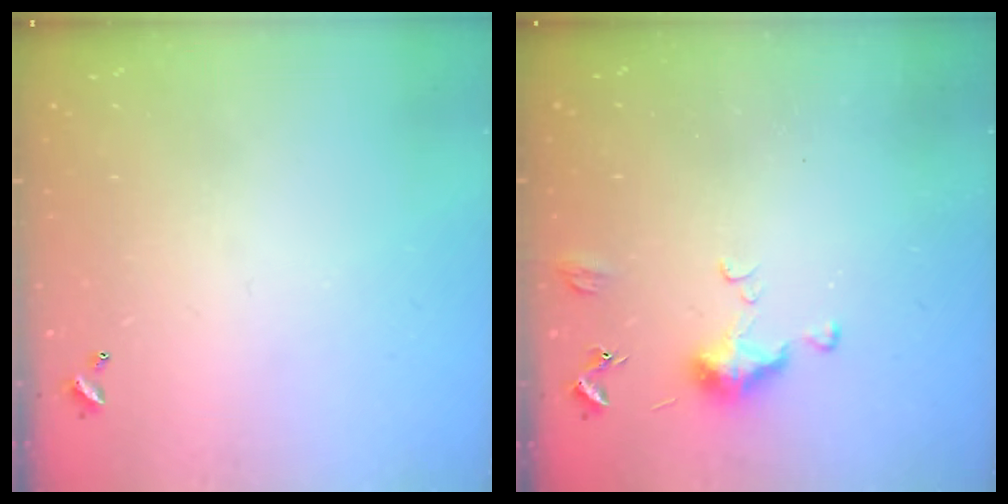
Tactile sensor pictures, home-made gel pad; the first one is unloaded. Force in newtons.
{"total": 5.9, "press": 5.8, "slide": 0.9}